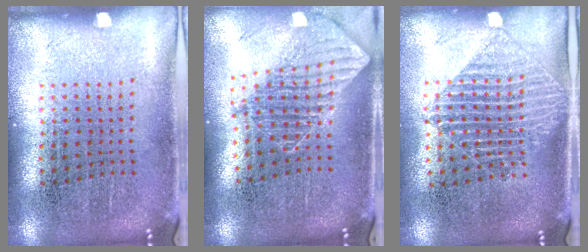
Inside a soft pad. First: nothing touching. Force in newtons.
{"total": 1.8, "press": 1.4, "slide": 1.0}
{"total": 1.4, "press": 1.3, "slide": 0.7}